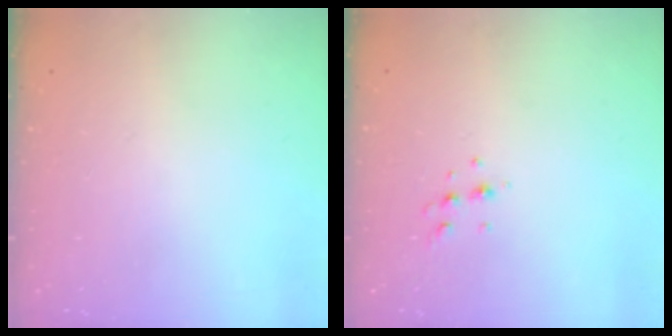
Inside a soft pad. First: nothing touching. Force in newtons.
{"total": 4.3, "press": 4.2, "slide": 0.9}